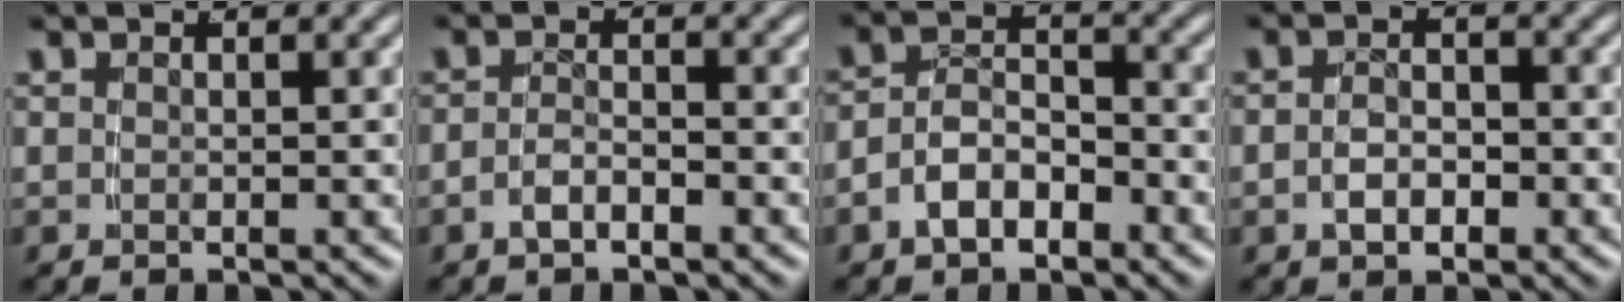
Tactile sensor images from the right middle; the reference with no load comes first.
{"total": 2.0, "force": [-1.6, 0.4, 1.0], "torque": [-0.014, -0.001, -0.030]}
{"total": 4.9, "force": [-2.5, 3.4, 2.5], "torque": [-0.041, -0.008, -0.045]}
{"total": 2.4, "force": [-1.1, 1.4, 1.6], "torque": [-0.023, 0.000, -0.019]}